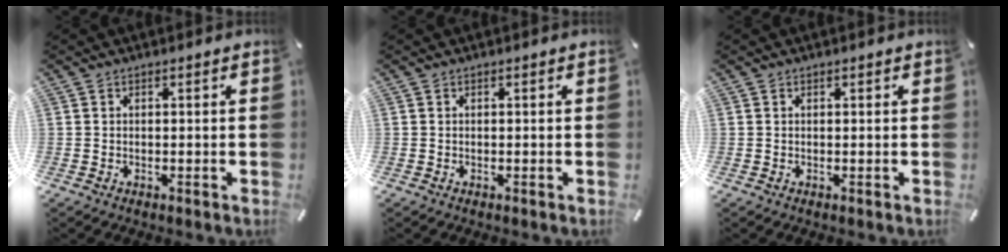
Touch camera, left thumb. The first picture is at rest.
{"total": 0.0}
{"total": 0.0}